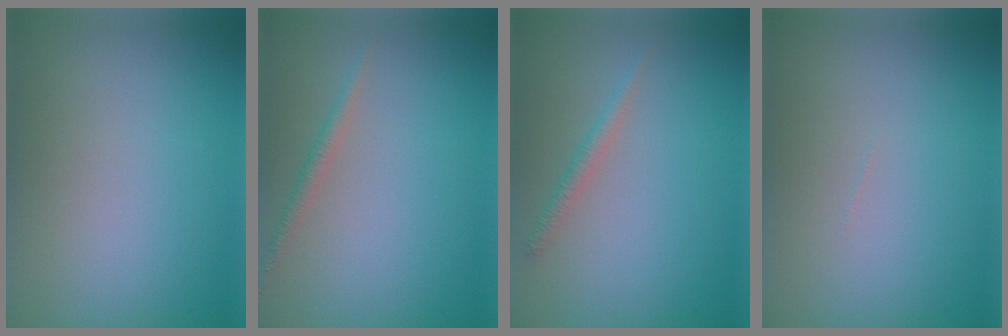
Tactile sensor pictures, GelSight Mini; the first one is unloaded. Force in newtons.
{"total": 1.2, "press": 1.1, "slide": 0.1}
{"total": 1.2, "press": 1.1, "slide": 0.0}
{"total": 0.0}